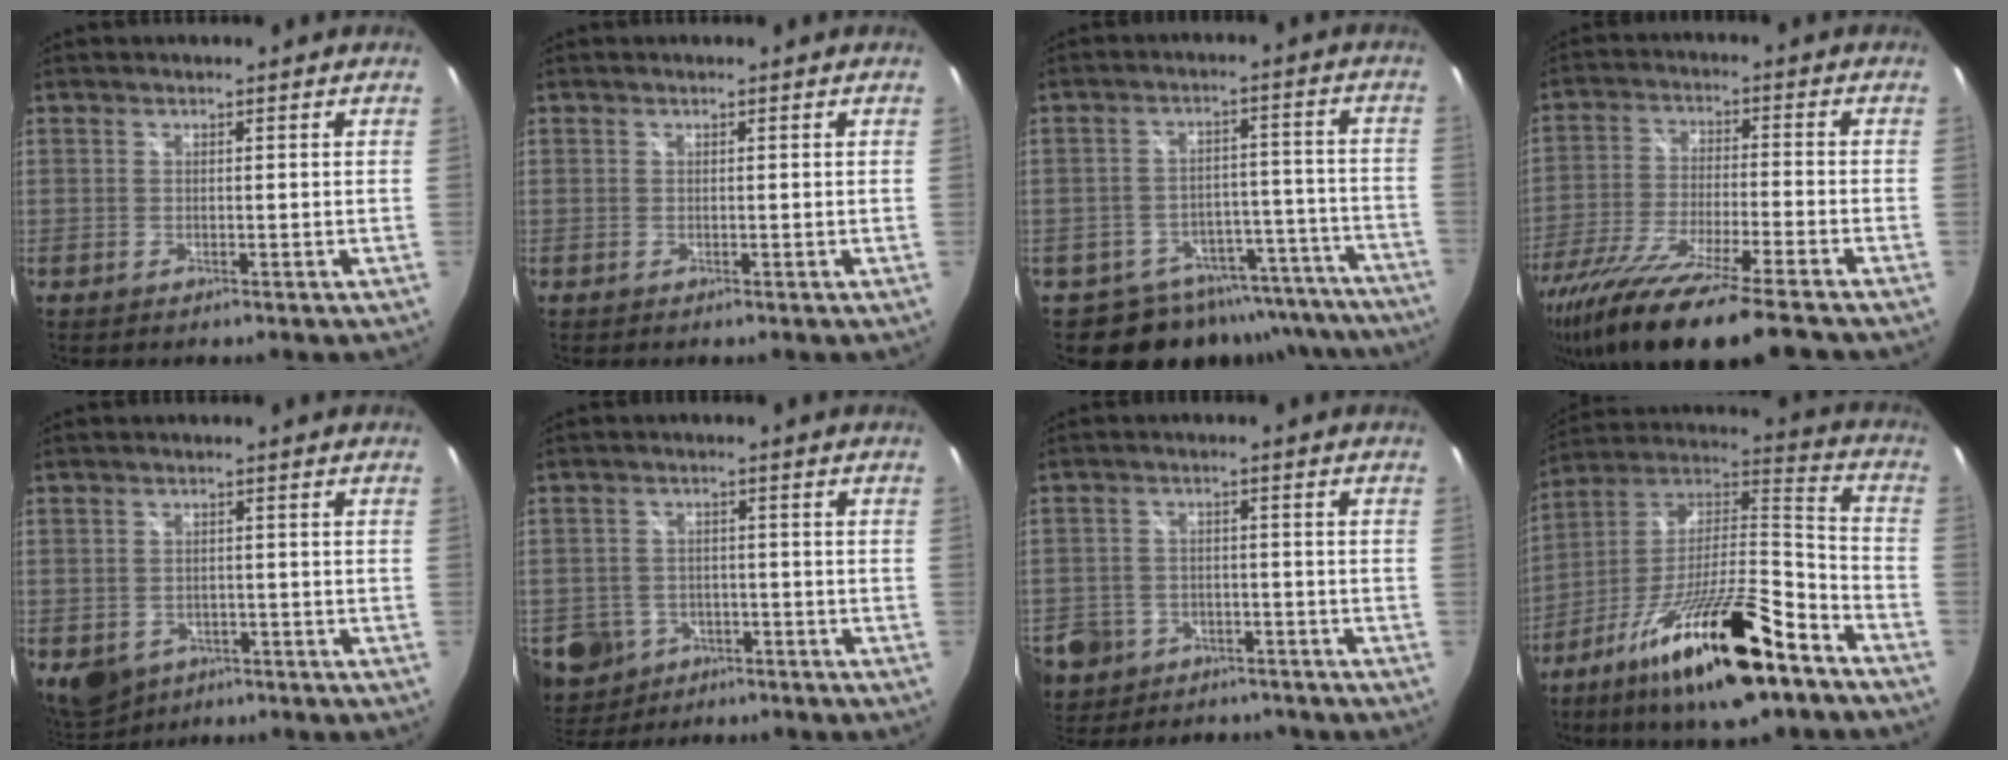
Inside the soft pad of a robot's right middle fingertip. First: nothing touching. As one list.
[{"total": 0.0}, {"total": 18.5, "force": [-16.1, 8.2, 3.7], "torque": [-0.058, 0.048, -0.194]}, {"total": 20.8, "force": [-16.7, 1.2, 12.4], "torque": [-0.241, -0.062, -0.289]}, {"total": 8.1, "force": [-4.1, 5.9, 3.7], "torque": [-0.080, -0.021, -0.051]}, {"total": 10.5, "force": [-4.8, 8.6, 3.6], "torque": [-0.111, 0.001, -0.060]}, {"total": 13.3, "force": [-7.5, 9.9, 4.6], "torque": [-0.137, 0.017, -0.097]}, {"total": 24.9, "force": [-15.1, 6.6, 18.6], "torque": [-0.323, -0.014, -0.256]}]